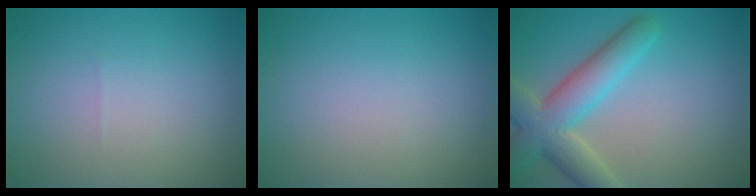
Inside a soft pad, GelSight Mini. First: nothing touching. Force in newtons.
{"total": 0.0}
{"total": 6.3, "press": 6.3, "slide": 0.5}